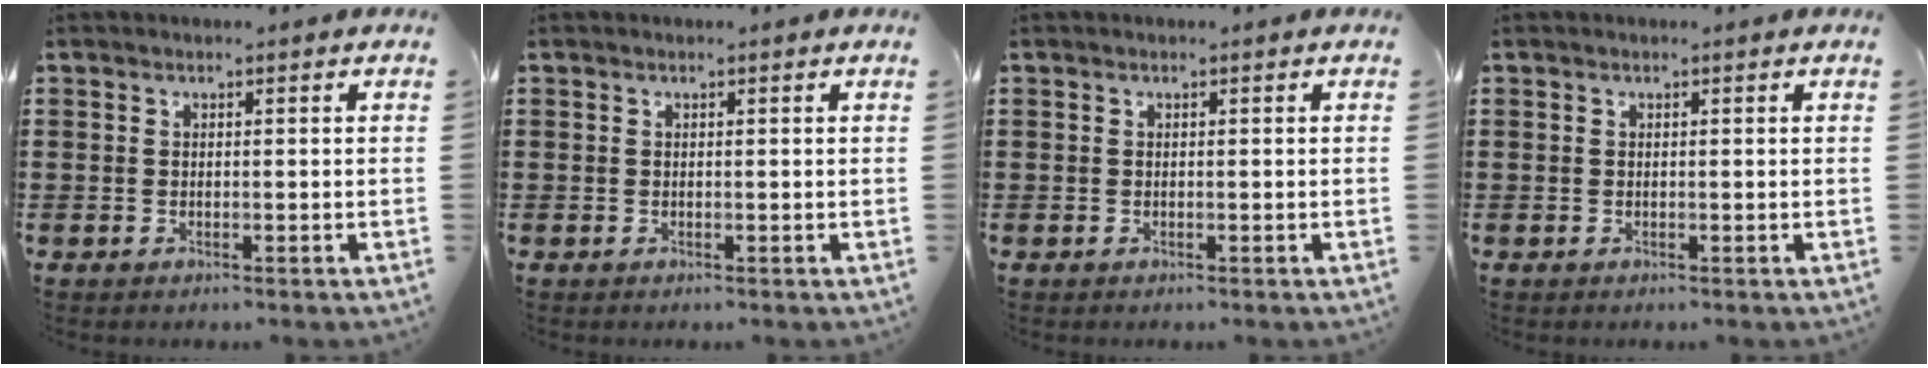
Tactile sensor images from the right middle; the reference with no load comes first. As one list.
[{"total": 0.0}, {"total": 0.0}, {"total": 0.0}]